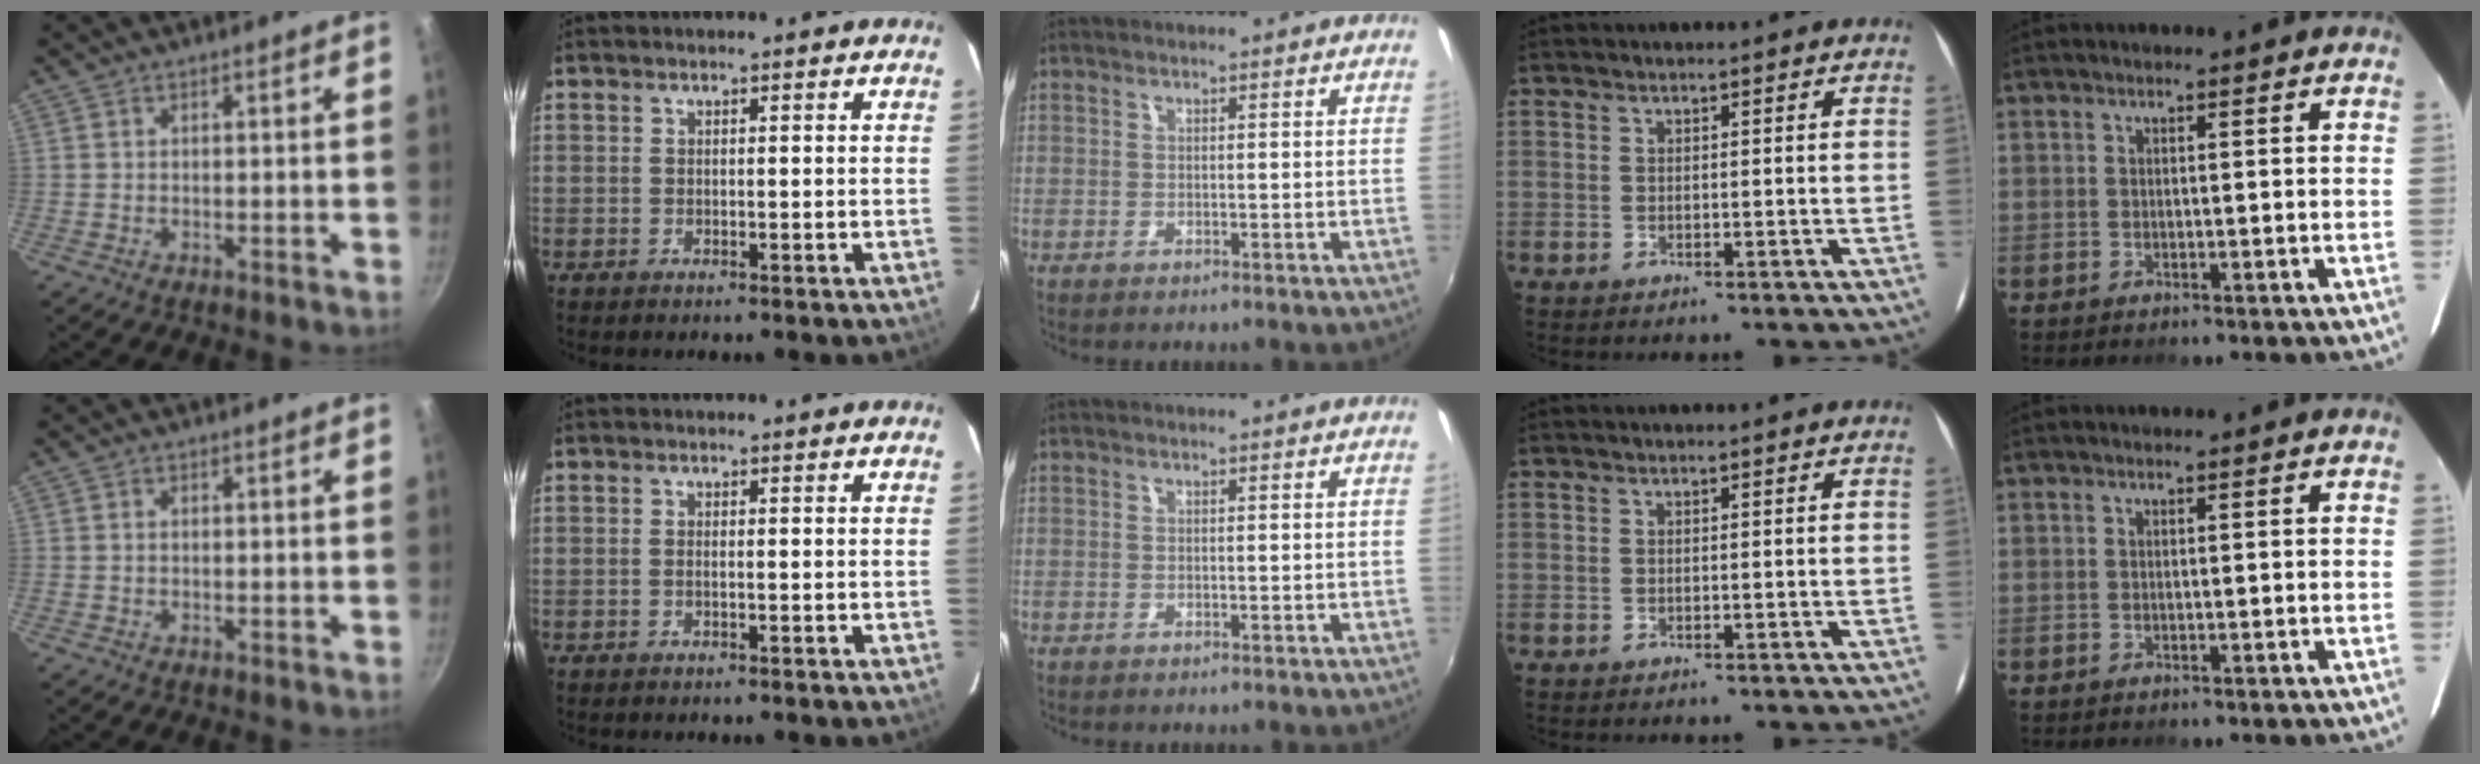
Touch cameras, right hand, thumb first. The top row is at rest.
{"thumb": {"total": 0.7, "force": [0.1, 0.6, 0.4], "torque": [-0.006, 0.004, 0.000]}, "index": {"total": 0.6, "force": [-0.2, -0.1, 0.6], "torque": [-0.011, 0.001, -0.005]}}